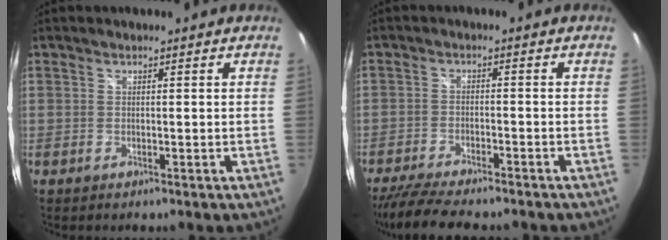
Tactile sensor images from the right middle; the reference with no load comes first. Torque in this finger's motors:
{"motor_torque": [1.12, -1.02, 0.19, 0.13]}